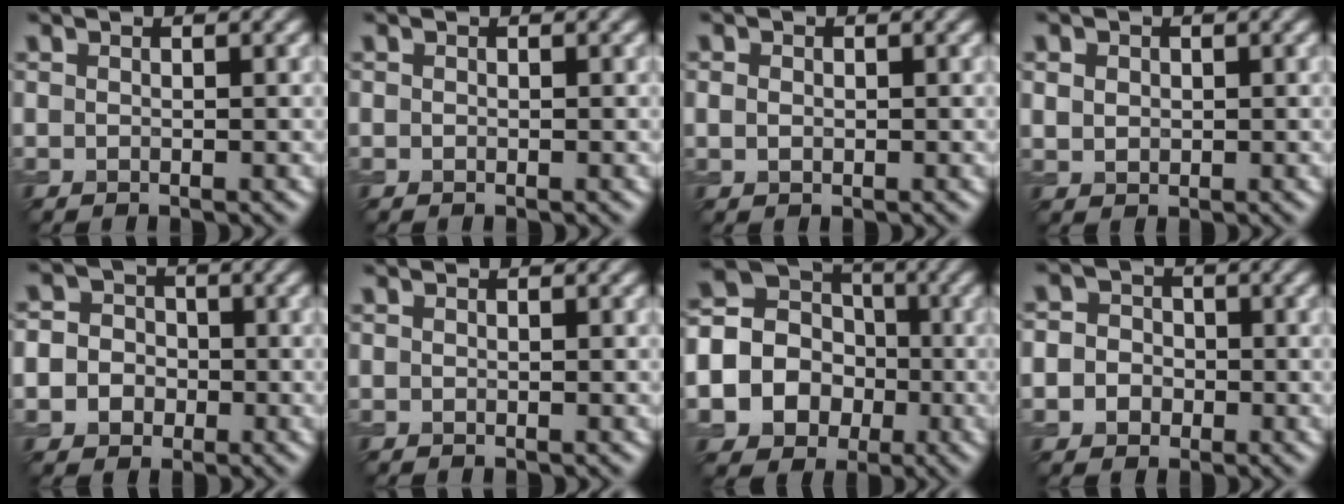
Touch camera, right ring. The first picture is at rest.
{"total": 0.0}
{"total": 1.1, "force": [0.1, 0.9, 0.6], "torque": [-0.013, 0.000, 0.001]}
{"total": 1.9, "force": [0.7, 1.6, 0.9], "torque": [-0.022, 0.007, 0.014]}
{"total": 6.0, "force": [-1.4, 5.6, 1.9], "torque": [-0.013, 0.004, -0.055]}
{"total": 0.0}
{"total": 15.3, "force": [-4.1, 14.1, 4.3], "torque": [-0.133, -0.022, -0.091]}
{"total": 4.7, "force": [-0.9, 4.3, 1.6], "torque": [0.003, 0.014, -0.044]}